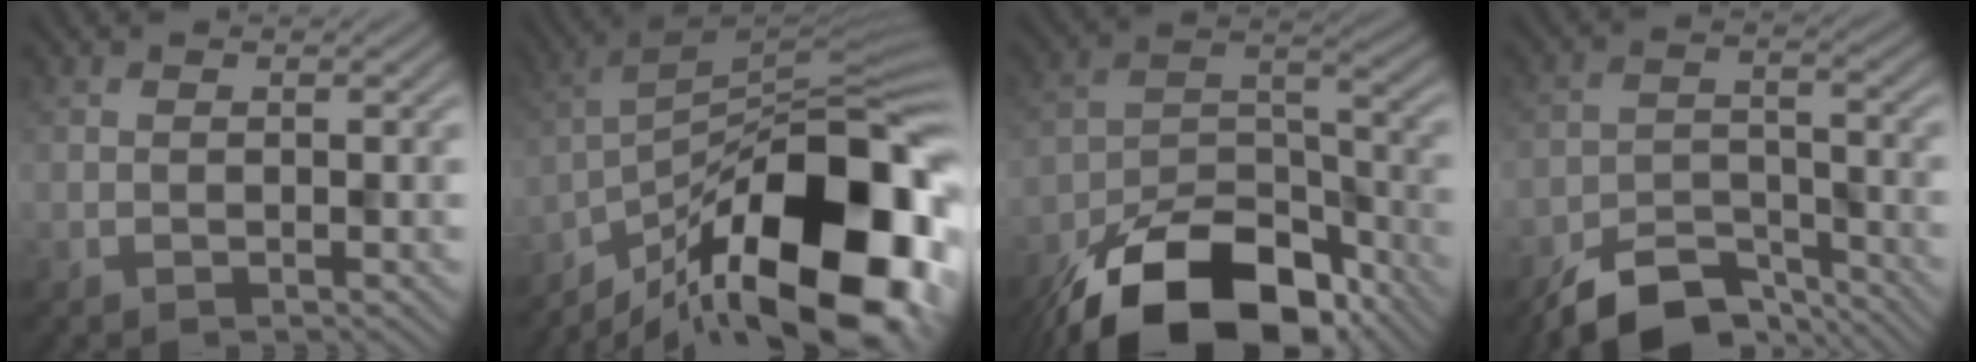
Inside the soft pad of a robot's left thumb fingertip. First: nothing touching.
{"total": 19.8, "force": [-11.6, 6.9, 14.5], "torque": [-0.214, -0.005, -0.203]}
{"total": 17.4, "force": [-12.3, 8.3, 9.1], "torque": [-0.194, -0.038, -0.201]}
{"total": 8.0, "force": [-6.5, 3.1, 3.4], "torque": [-0.059, -0.007, -0.124]}